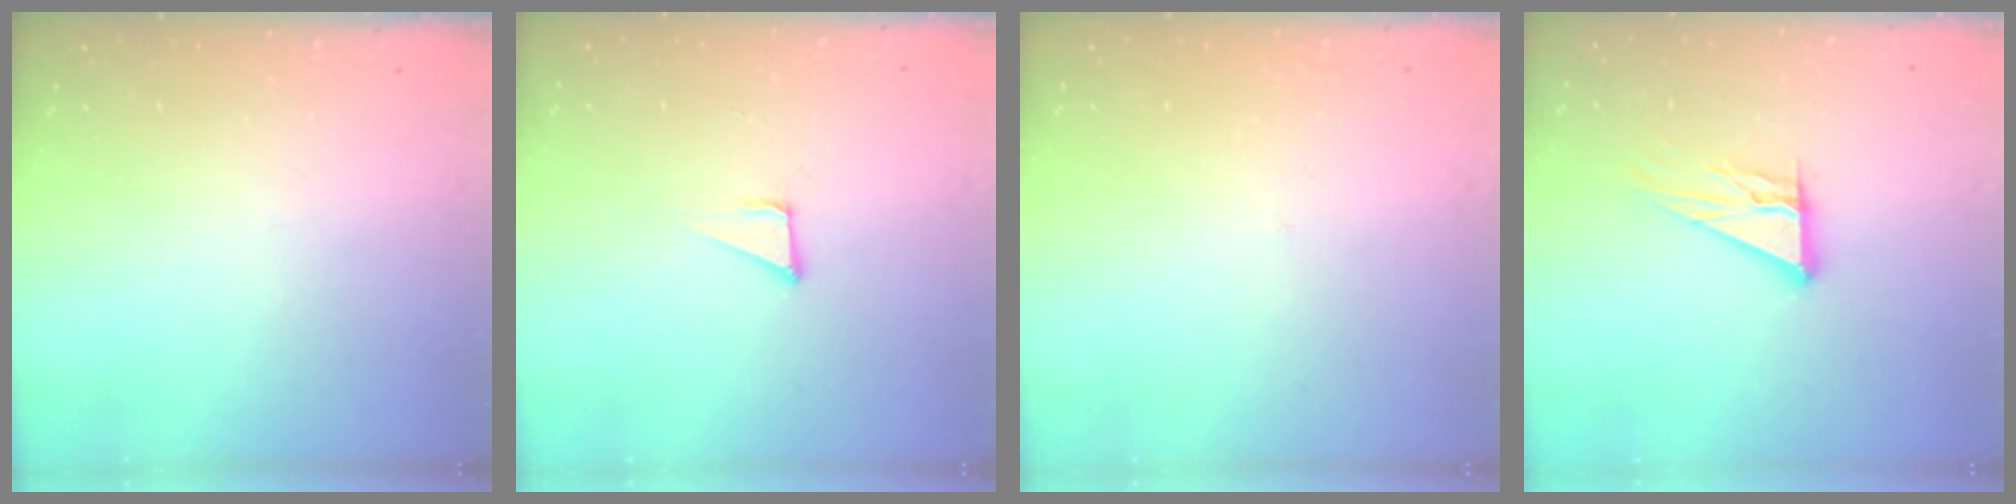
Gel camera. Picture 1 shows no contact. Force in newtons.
{"total": 2.4, "press": 2.4, "slide": 0.1}
{"total": 1.4, "press": 1.4, "slide": 0.1}
{"total": 10.6, "press": 10.6, "slide": 0.8}